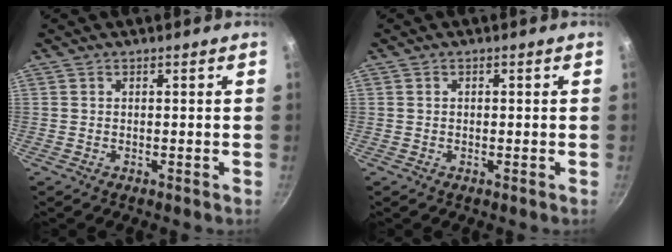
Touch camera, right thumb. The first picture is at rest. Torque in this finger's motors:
{"motor_torque": [-0.47, 0.17, 0.16, 0.43, -0.02]}